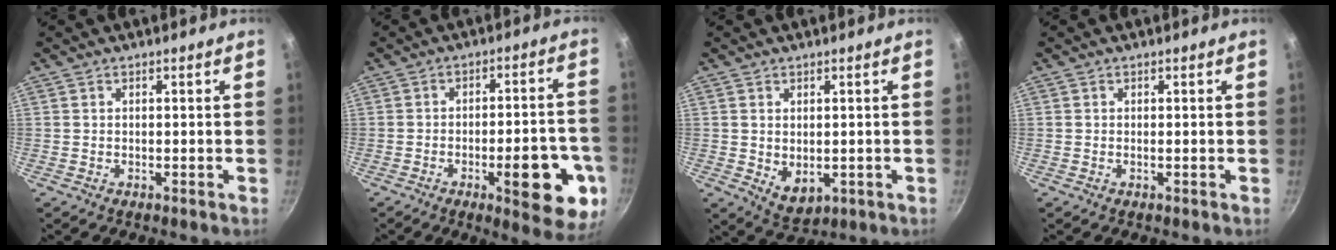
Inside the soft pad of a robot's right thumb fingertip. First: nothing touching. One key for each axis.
{"total": 15.4, "fx": -5.6, "fy": 5.2, "fz": 13.4, "tx": -0.135, "ty": 0.023, "tz": -0.070}
{"total": 5.3, "fx": -0.1, "fy": 3.5, "fz": 3.9, "tx": -0.055, "ty": -0.016, "tz": 0.009}
{"total": 0.0}